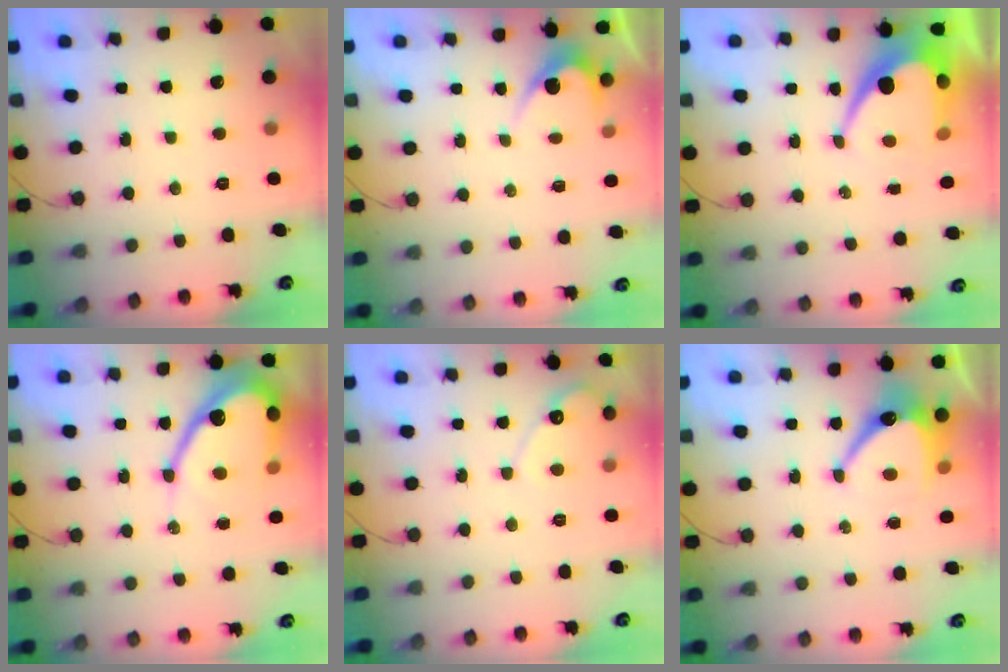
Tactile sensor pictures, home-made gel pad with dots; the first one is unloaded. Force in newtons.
{"total": 3.0, "press": 3.0, "slide": 0.2}
{"total": 9.6, "press": 9.5, "slide": 0.8}
{"total": 13.8, "press": 13.7, "slide": 1.2}
{"total": 4.6, "press": 4.6, "slide": 0.3}
{"total": 9.2, "press": 9.2, "slide": 0.3}